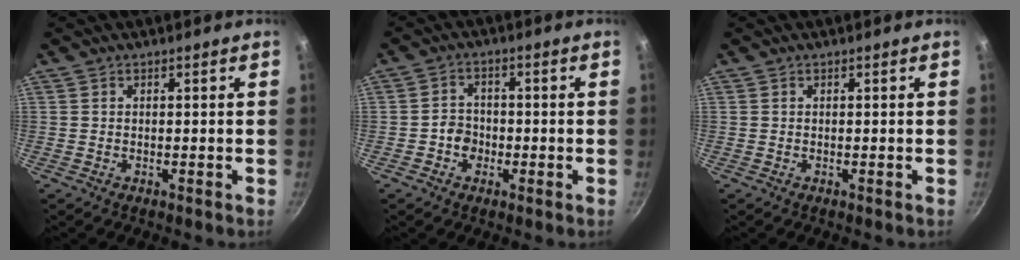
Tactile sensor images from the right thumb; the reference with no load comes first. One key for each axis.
{"total": 4.0, "fx": -1.2, "fy": 3.4, "fz": 1.7, "tx": -0.009, "ty": 0.013, "tz": -0.028}
{"total": 0.0}